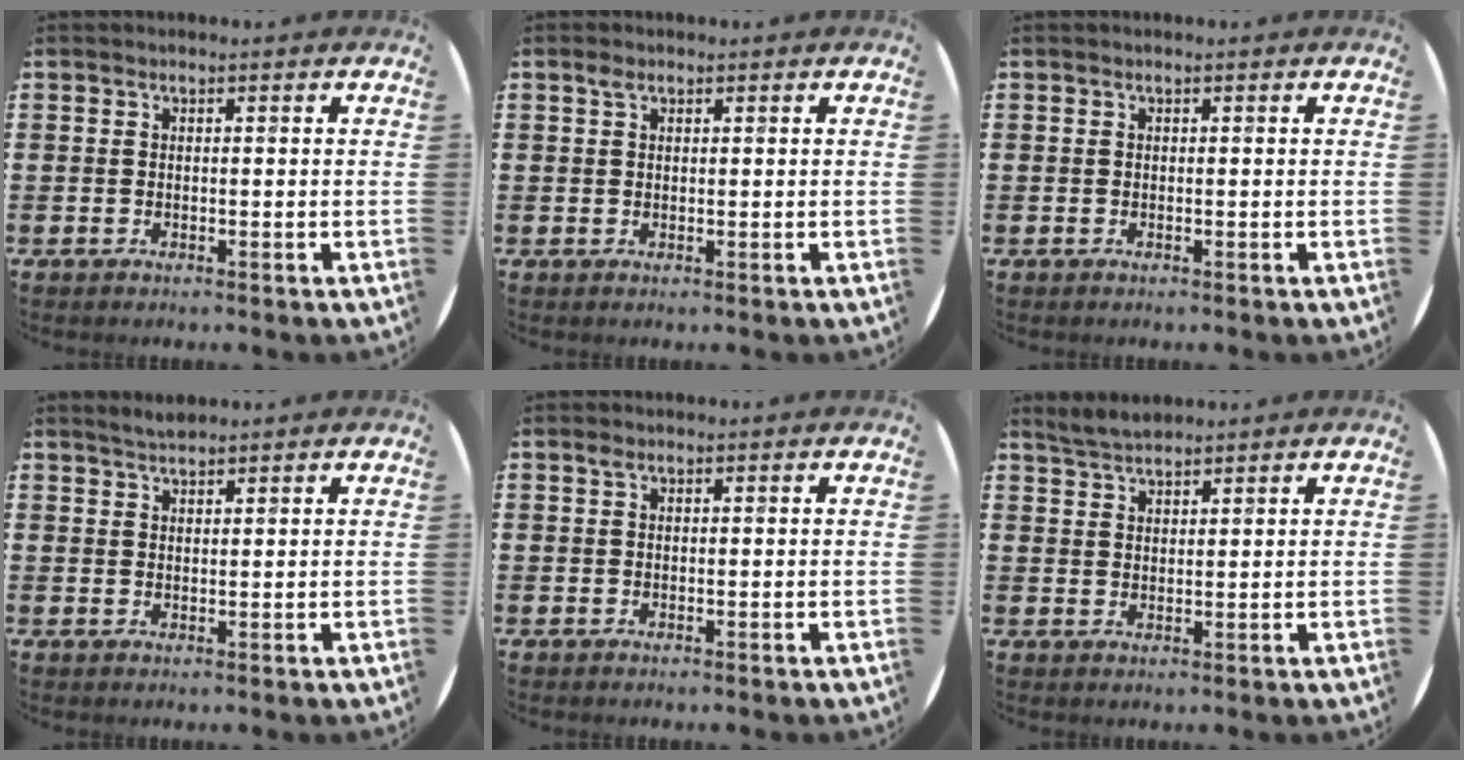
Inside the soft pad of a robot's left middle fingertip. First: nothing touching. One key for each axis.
{"total": 1.0, "fx": 0.6, "fy": 0.7, "fz": 0.4, "tx": -0.001, "ty": 0.001, "tz": 0.009}
{"total": 0.0}
{"total": 1.8, "fx": 1.8, "fy": 0.2, "fz": 0.4, "tx": -0.008, "ty": 0.003, "tz": 0.034}
{"total": 0.7, "fx": 0.4, "fy": 0.5, "fz": 0.3, "tx": 0.001, "ty": 0.000, "tz": 0.006}
{"total": 2.8, "fx": 2.7, "fy": 0.5, "fz": 0.6, "tx": -0.016, "ty": 0.002, "tz": 0.051}